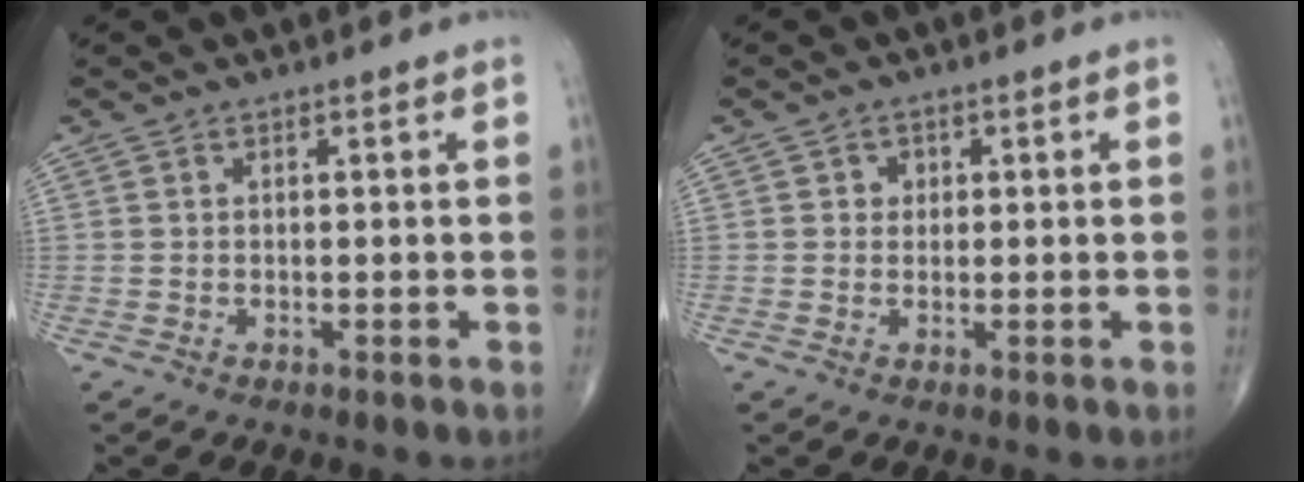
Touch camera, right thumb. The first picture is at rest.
{"total": 1.8, "force": [0.4, 1.6, 0.6], "torque": [0.003, 0.001, 0.002]}